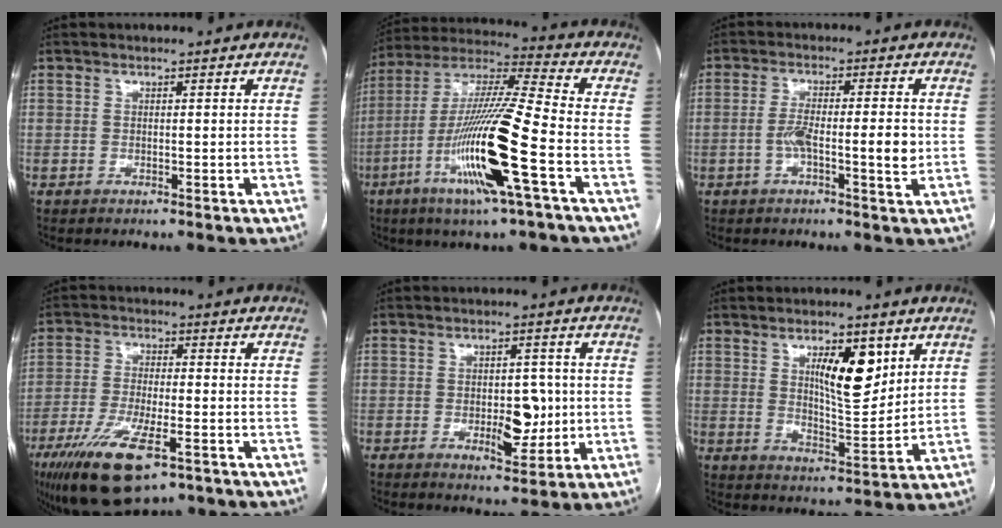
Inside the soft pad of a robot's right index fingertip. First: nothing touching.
{"total": 18.7, "force": [-6.6, -0.1, 17.5], "torque": [-0.356, -0.019, -0.129]}
{"total": 6.7, "force": [-1.1, 1.2, 6.5], "torque": [-0.115, 0.006, -0.020]}
{"total": 12.7, "force": [-7.2, 3.4, 9.9], "torque": [-0.190, -0.022, -0.119]}
{"total": 6.4, "force": [-0.8, 2.9, 5.6], "torque": [-0.076, 0.002, -0.004]}
{"total": 9.3, "force": [3.9, 2.8, 7.9], "torque": [-0.128, -0.003, 0.070]}